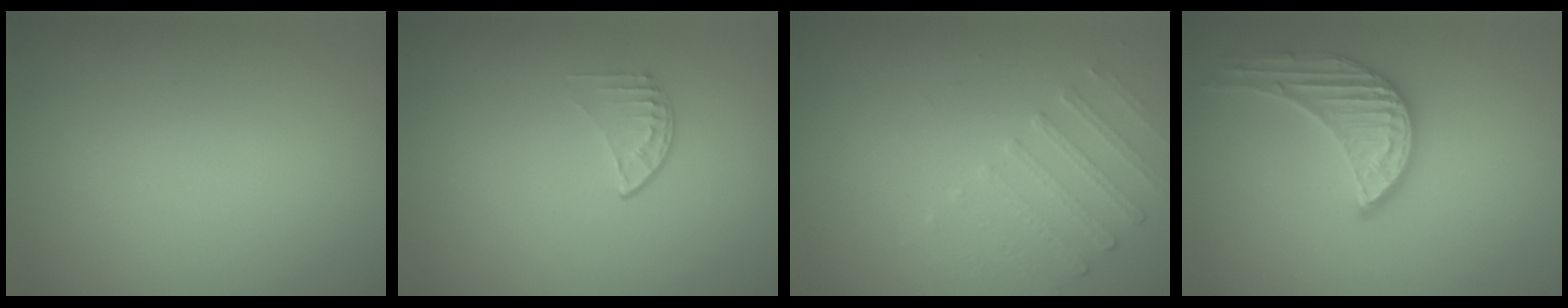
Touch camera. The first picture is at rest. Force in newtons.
{"total": 1.1, "press": 0.7, "slide": 0.9}
{"total": 1.7, "press": 1.2, "slide": 1.2}
{"total": 3.4, "press": 3.3, "slide": 0.4}